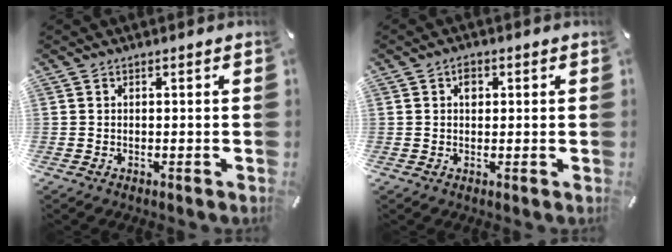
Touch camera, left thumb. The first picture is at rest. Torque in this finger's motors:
{"motor_torque": [0.04, 0.15, 0.21, -0.29, 0.12]}